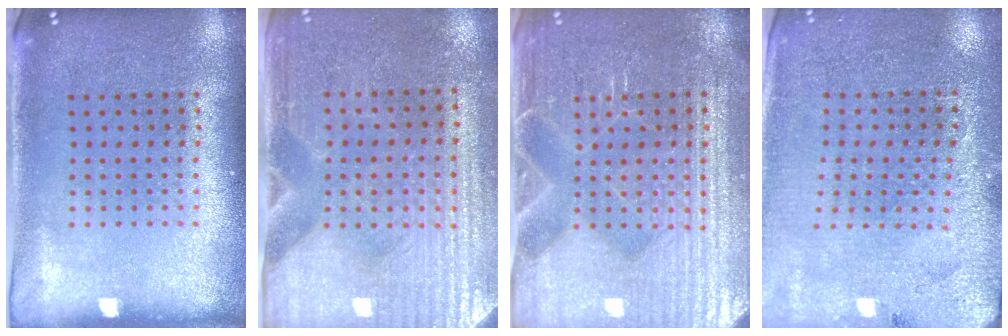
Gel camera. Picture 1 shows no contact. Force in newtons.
{"total": 3.6, "press": 3.2, "slide": 1.5}
{"total": 4.7, "press": 4.5, "slide": 1.1}
{"total": 2.7, "press": 2.7, "slide": 0.3}